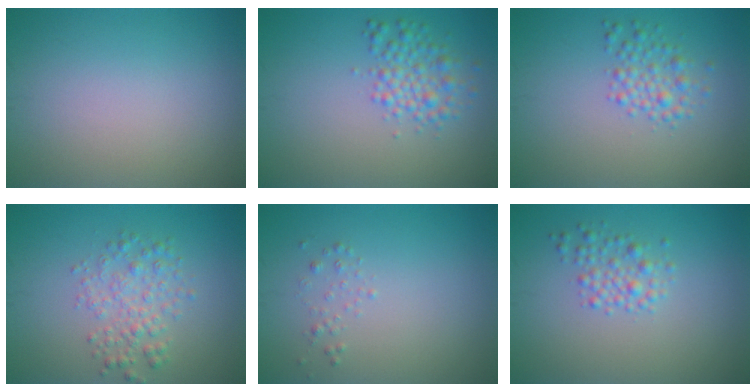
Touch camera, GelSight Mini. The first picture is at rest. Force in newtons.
{"total": 2.9, "press": 2.9, "slide": 0.0}
{"total": 2.3, "press": 2.3, "slide": 0.0}
{"total": 2.8, "press": 2.8, "slide": 0.0}
{"total": 0.7, "press": 0.7, "slide": 0.0}
{"total": 2.0, "press": 2.0, "slide": 0.0}